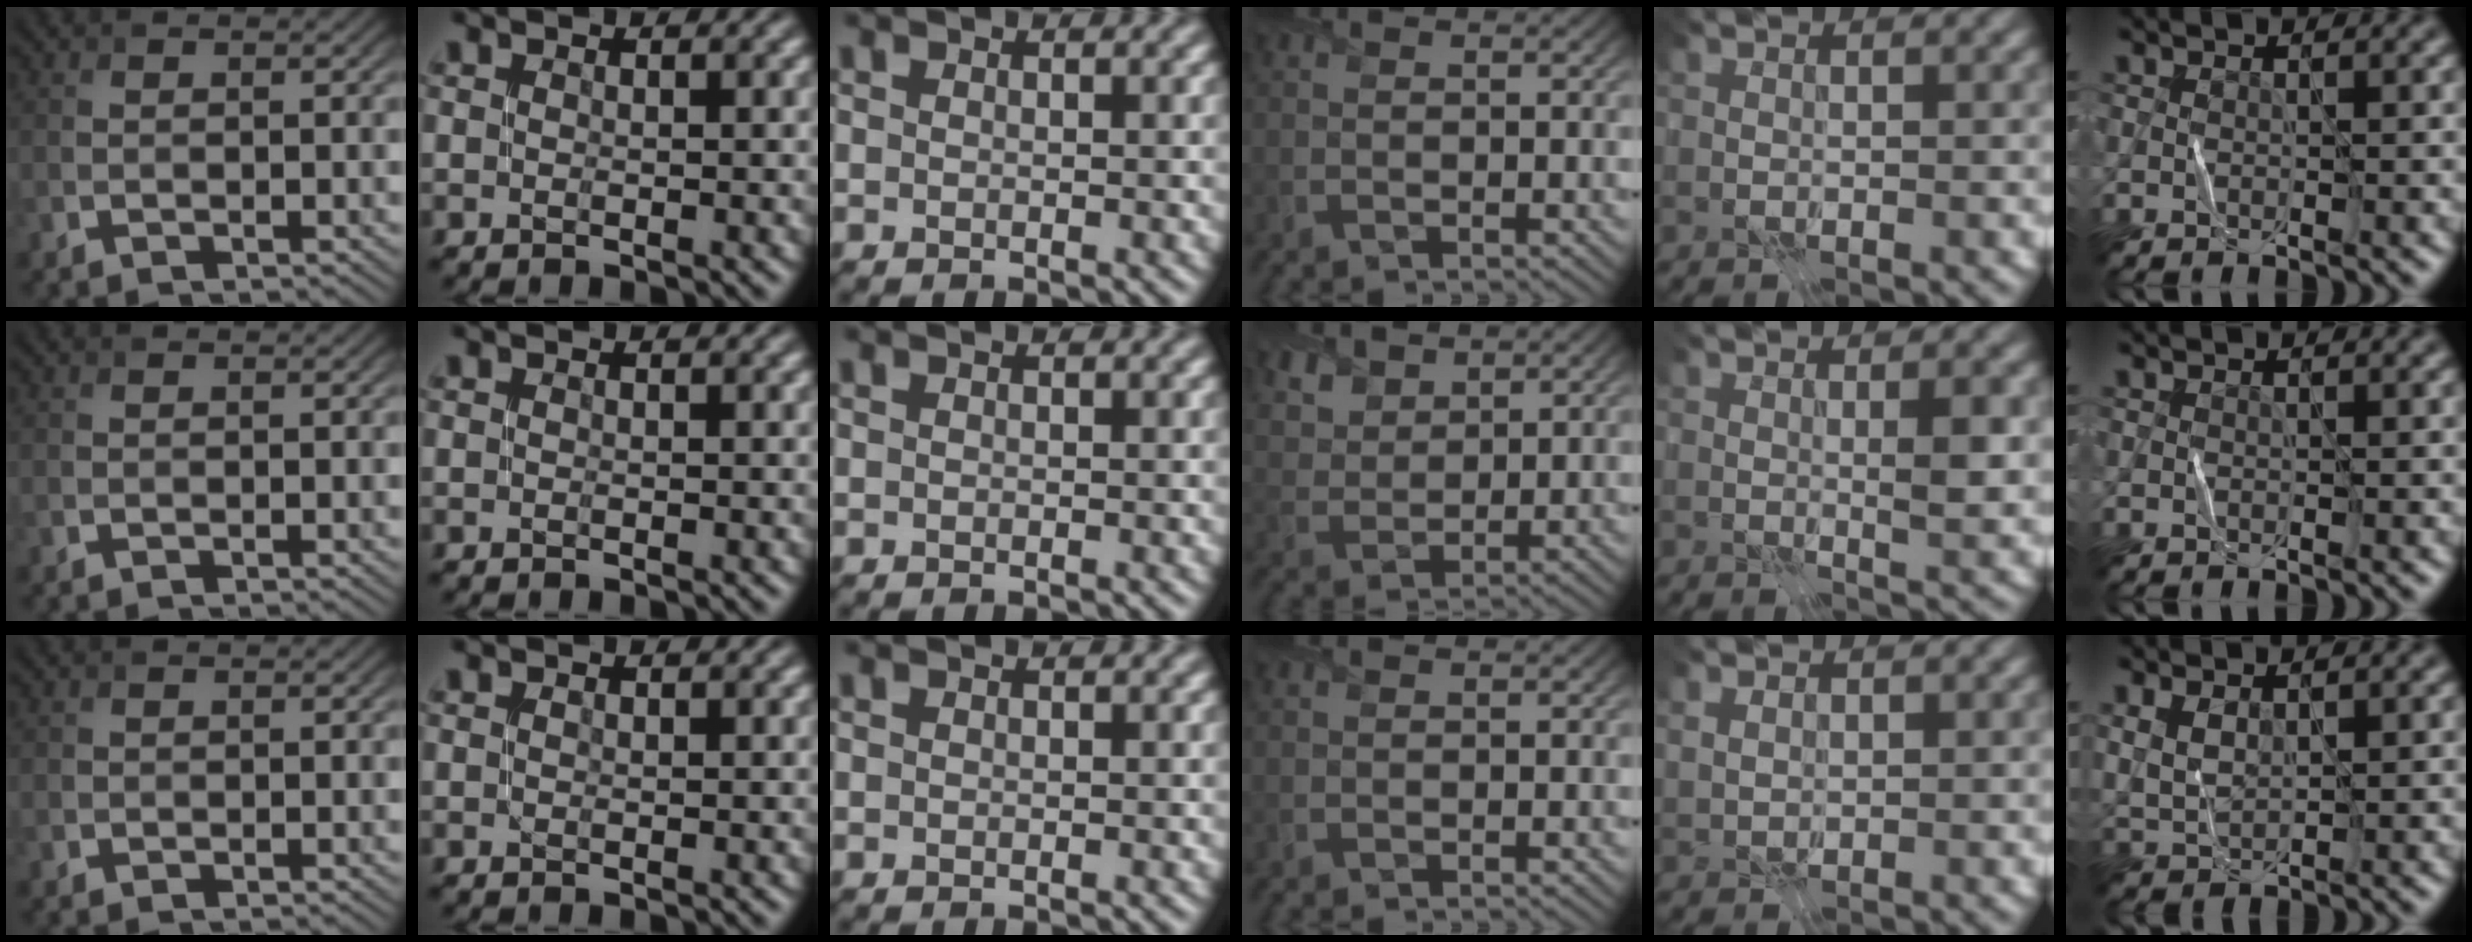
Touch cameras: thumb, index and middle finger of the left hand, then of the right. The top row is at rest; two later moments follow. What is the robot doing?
{"motion": "fold", "object": "shorts"}